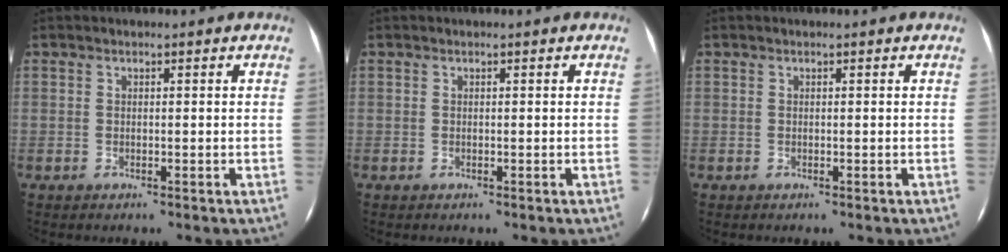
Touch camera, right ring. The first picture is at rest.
{"total": 0.0}
{"total": 0.0}